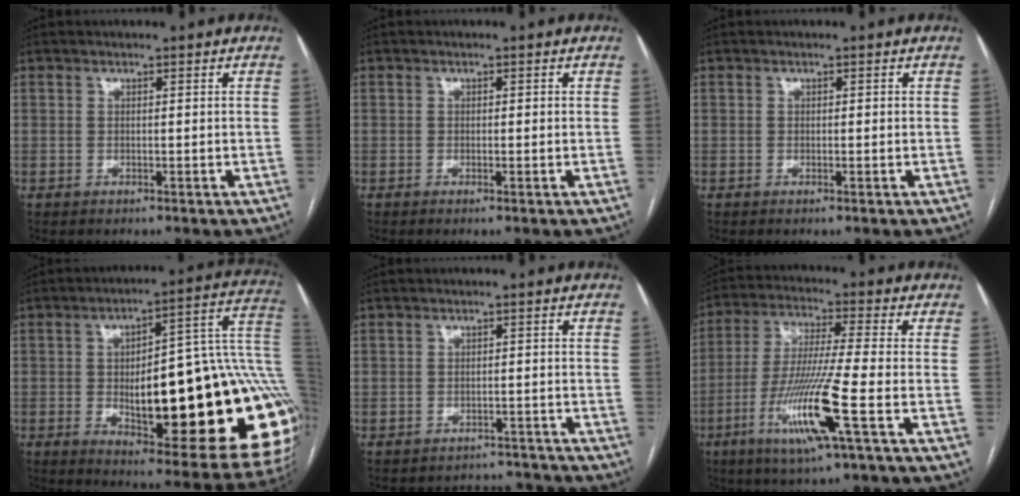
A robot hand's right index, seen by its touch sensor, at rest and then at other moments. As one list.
[{"total": 1.0, "force": [-0.2, 0.1, 1.0], "torque": [-0.013, 0.001, -0.004]}, {"total": 0.7, "force": [-0.1, 0.1, 0.7], "torque": [-0.008, 0.001, -0.002]}, {"total": 32.5, "force": [-2.9, 8.1, 31.3], "torque": [-0.325, 0.029, -0.028]}, {"total": 5.4, "force": [-4.9, 1.6, -1.6], "torque": [0.030, 0.029, -0.059]}, {"total": 13.8, "force": [-5.3, -0.8, 12.7], "torque": [-0.258, -0.023, -0.104]}]